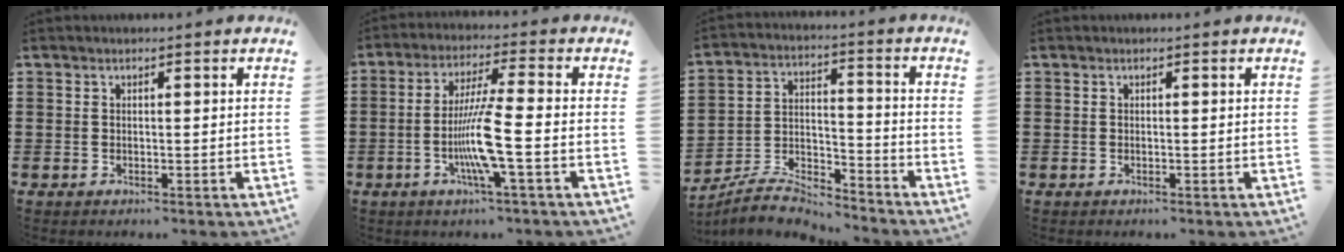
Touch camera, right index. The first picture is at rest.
{"total": 9.0, "force": [-2.6, 0.0, 8.6], "torque": [-0.174, -0.017, -0.056]}
{"total": 7.2, "force": [-6.8, 1.4, 1.9], "torque": [-0.043, 0.008, -0.135]}
{"total": 0.0}